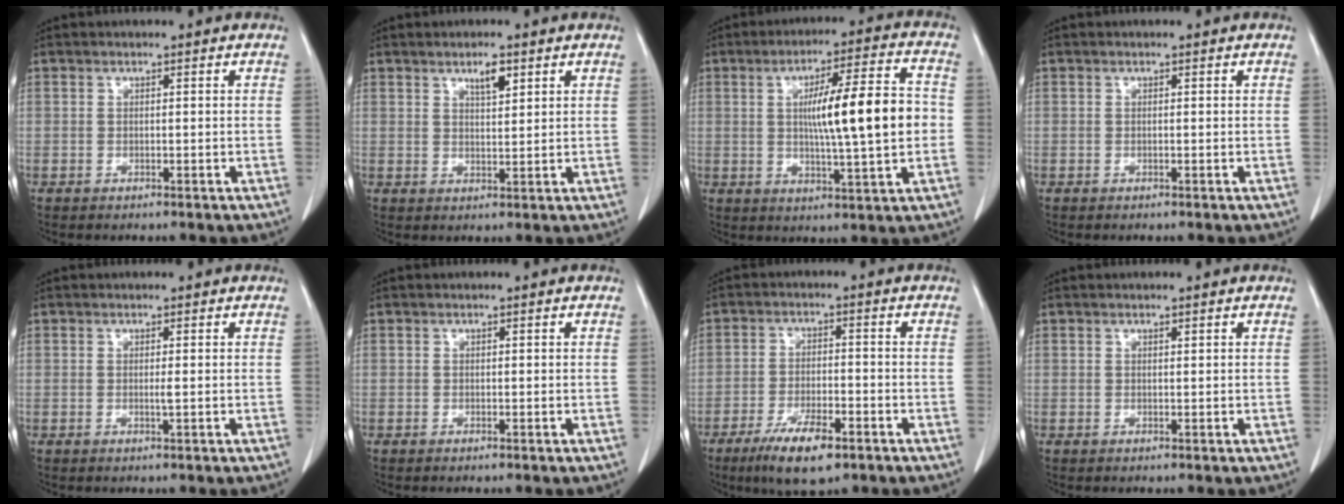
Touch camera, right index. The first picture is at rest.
{"total": 3.1, "force": [1.9, 0.7, 2.4], "torque": [-0.042, -0.001, 0.033]}
{"total": 13.4, "force": [0.3, 1.0, 13.3], "torque": [-0.208, 0.011, 0.004]}
{"total": 0.0}
{"total": 0.7, "force": [0.0, -0.2, 0.7], "torque": [-0.013, -0.002, -0.002]}
{"total": 0.0}
{"total": 8.4, "force": [-5.1, 2.1, 6.3], "torque": [-0.116, -0.012, -0.083]}
{"total": 0.0}